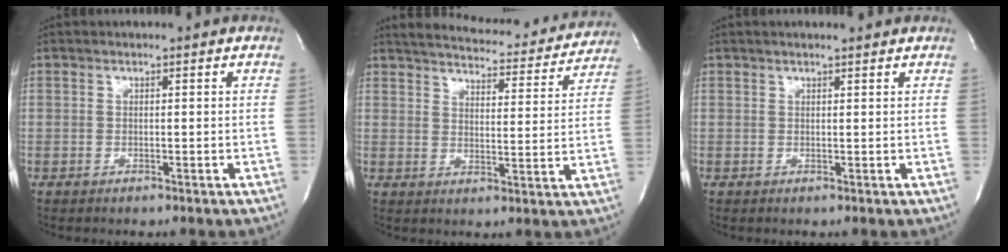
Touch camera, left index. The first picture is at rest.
{"total": 18.8, "force": [17.6, 4.1, 5.2], "torque": [-0.071, -0.014, 0.216]}
{"total": 2.7, "force": [2.3, 0.3, 1.3], "torque": [-0.020, 0.015, 0.032]}